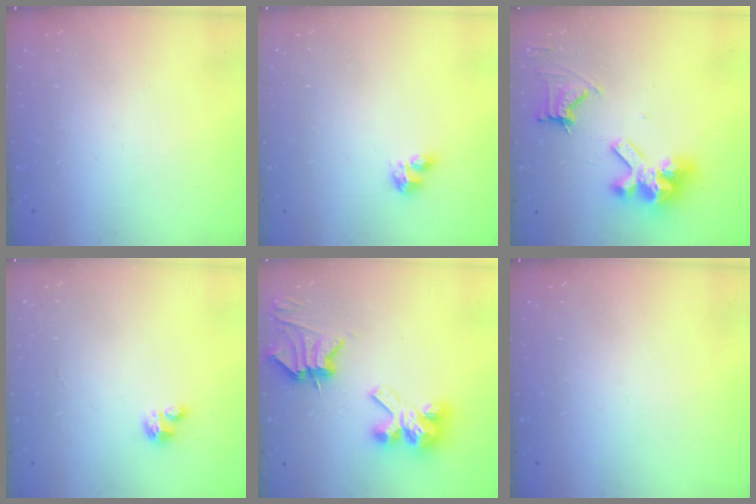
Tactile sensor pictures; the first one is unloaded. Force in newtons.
{"total": 3.5, "press": 3.5, "slide": 0.4}
{"total": 12.3, "press": 12.2, "slide": 1.6}
{"total": 2.4, "press": 2.4, "slide": 0.1}
{"total": 7.9, "press": 7.9, "slide": 0.9}
{"total": 0.0}